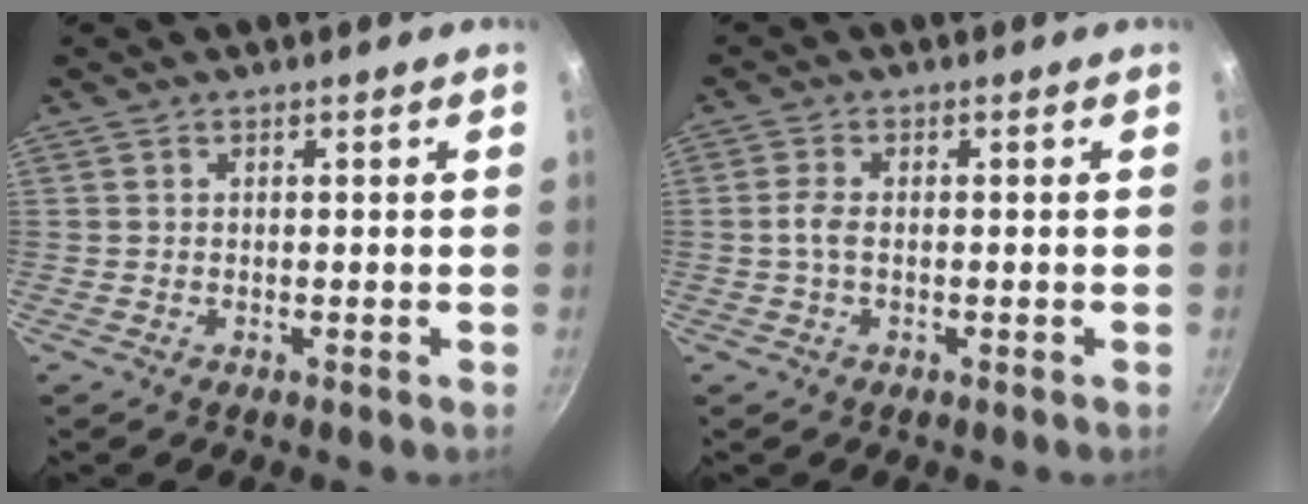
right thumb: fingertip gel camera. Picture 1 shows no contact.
{"total": 2.6, "force": [-0.2, 1.3, 2.3], "torque": [-0.057, 0.006, -0.008]}